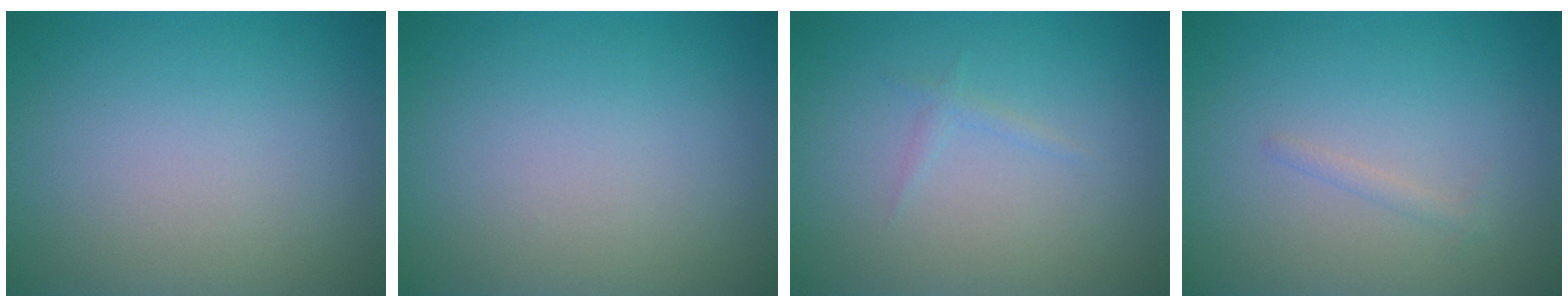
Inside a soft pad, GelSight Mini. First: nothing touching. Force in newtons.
{"total": 0.0}
{"total": 0.7, "press": 0.7, "slide": 0.1}
{"total": 0.6, "press": 0.6, "slide": 0.0}